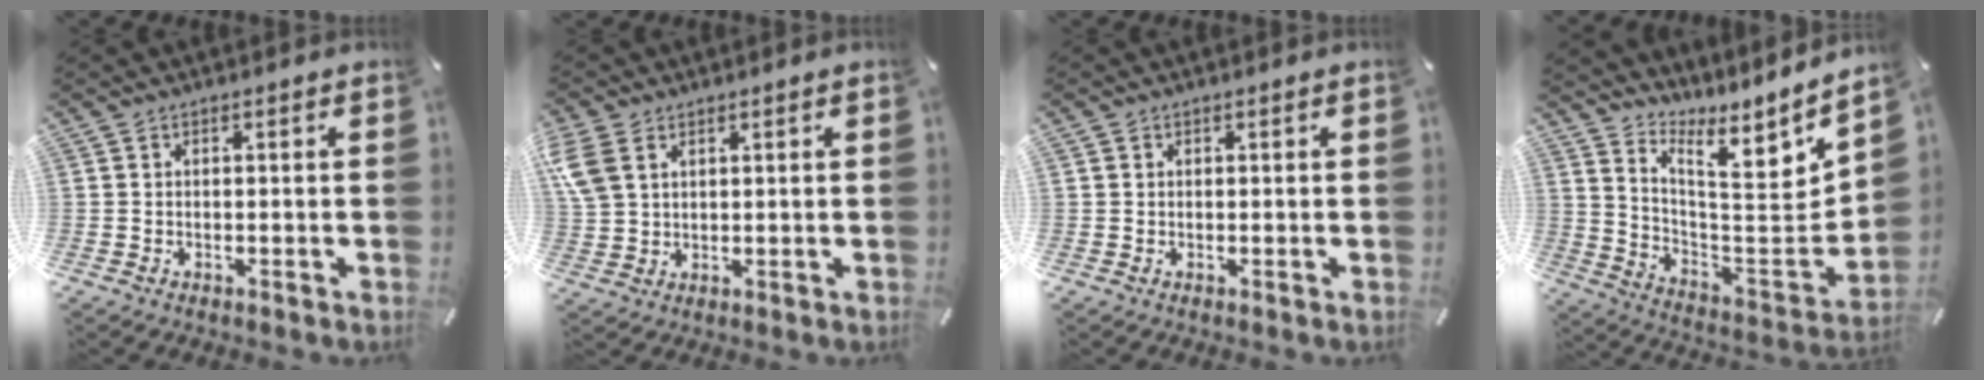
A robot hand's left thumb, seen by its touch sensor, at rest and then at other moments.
{"total": 7.0, "force": [2.9, 5.1, 3.8], "torque": [-0.101, 0.003, 0.057]}
{"total": 0.6, "force": [0.2, 0.6, 0.1], "torque": [0.000, 0.003, 0.003]}
{"total": 9.2, "force": [8.1, 1.6, 4.1], "torque": [-0.050, -0.120, 0.125]}